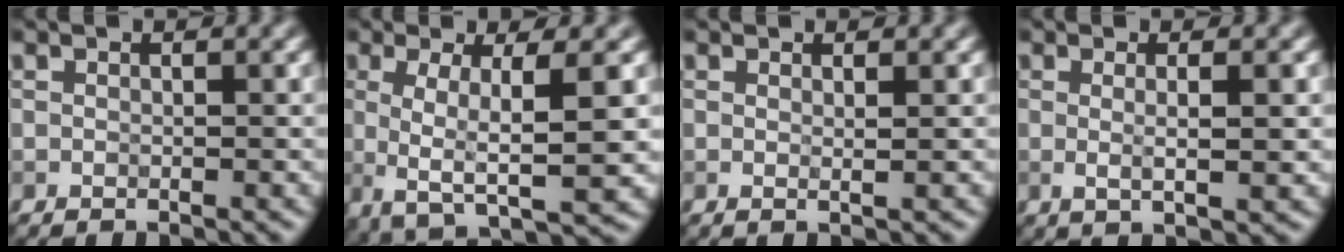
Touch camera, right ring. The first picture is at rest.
{"total": 6.7, "force": [-0.2, 2.0, 6.4], "torque": [-0.096, -0.005, -0.006]}
{"total": 0.7, "force": [0.3, 0.2, 0.6], "torque": [-0.004, -0.003, 0.004]}
{"total": 3.0, "force": [0.2, 0.7, 2.9], "torque": [-0.046, -0.004, 0.002]}